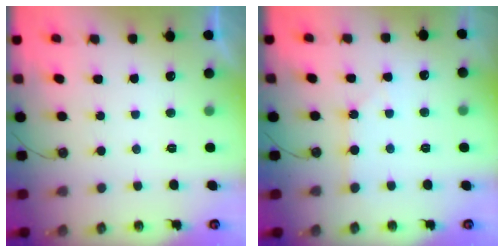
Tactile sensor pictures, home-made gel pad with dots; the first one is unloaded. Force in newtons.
{"total": 1.5, "press": 1.5, "slide": 0.3}